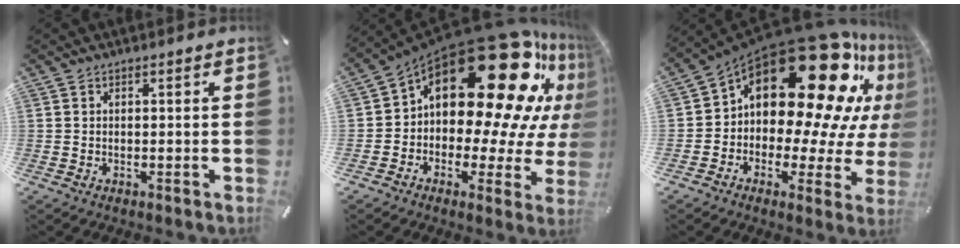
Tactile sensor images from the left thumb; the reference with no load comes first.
{"total": 31.3, "force": [13.4, 15.6, 23.6], "torque": [-0.352, -0.121, 0.246]}
{"total": 28.8, "force": [13.4, 14.9, 20.7], "torque": [-0.304, -0.125, 0.245]}